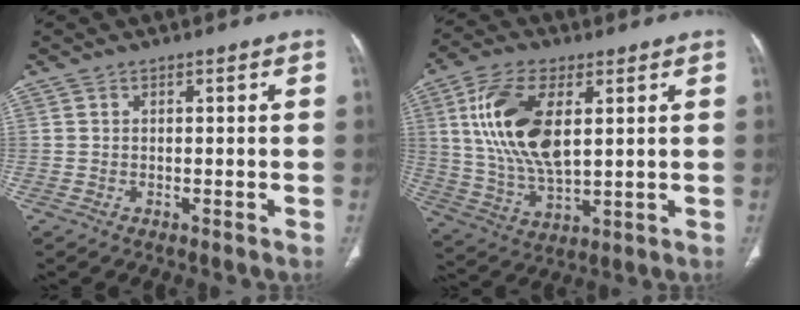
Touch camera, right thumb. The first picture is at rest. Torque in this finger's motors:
{"motor_torque": [0.46, 4.55, 1.61, 0.31, 0.63]}